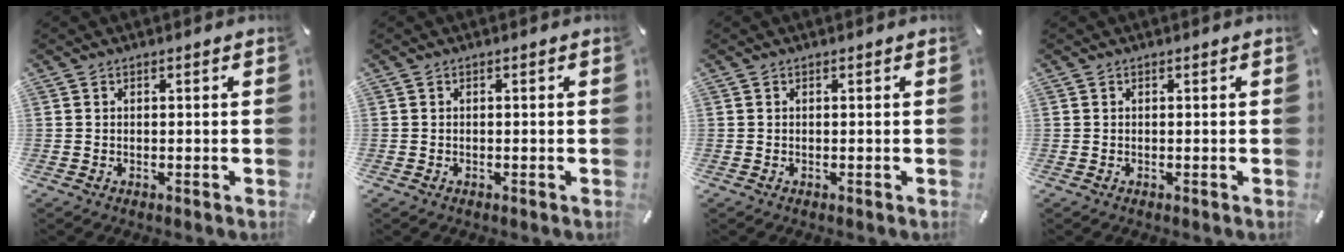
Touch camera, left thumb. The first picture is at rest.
{"total": 0.0}
{"total": 0.0}
{"total": 0.0}